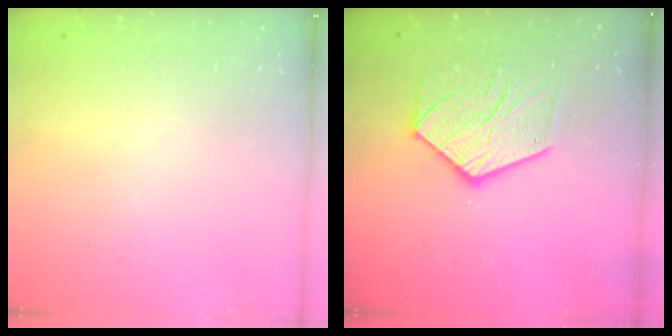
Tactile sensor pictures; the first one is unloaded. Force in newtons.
{"total": 13.0, "press": 13.0, "slide": 0.9}